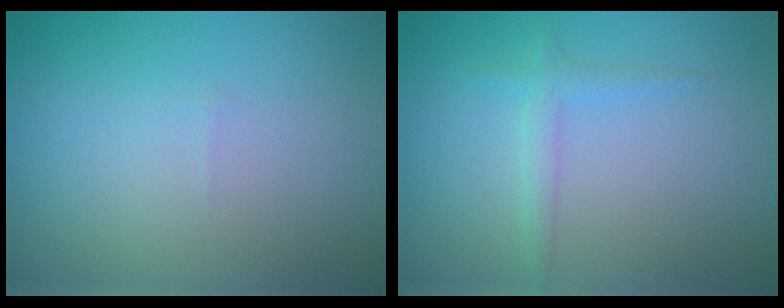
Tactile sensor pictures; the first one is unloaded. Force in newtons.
{"total": 1.4, "press": 1.4, "slide": 0.0}